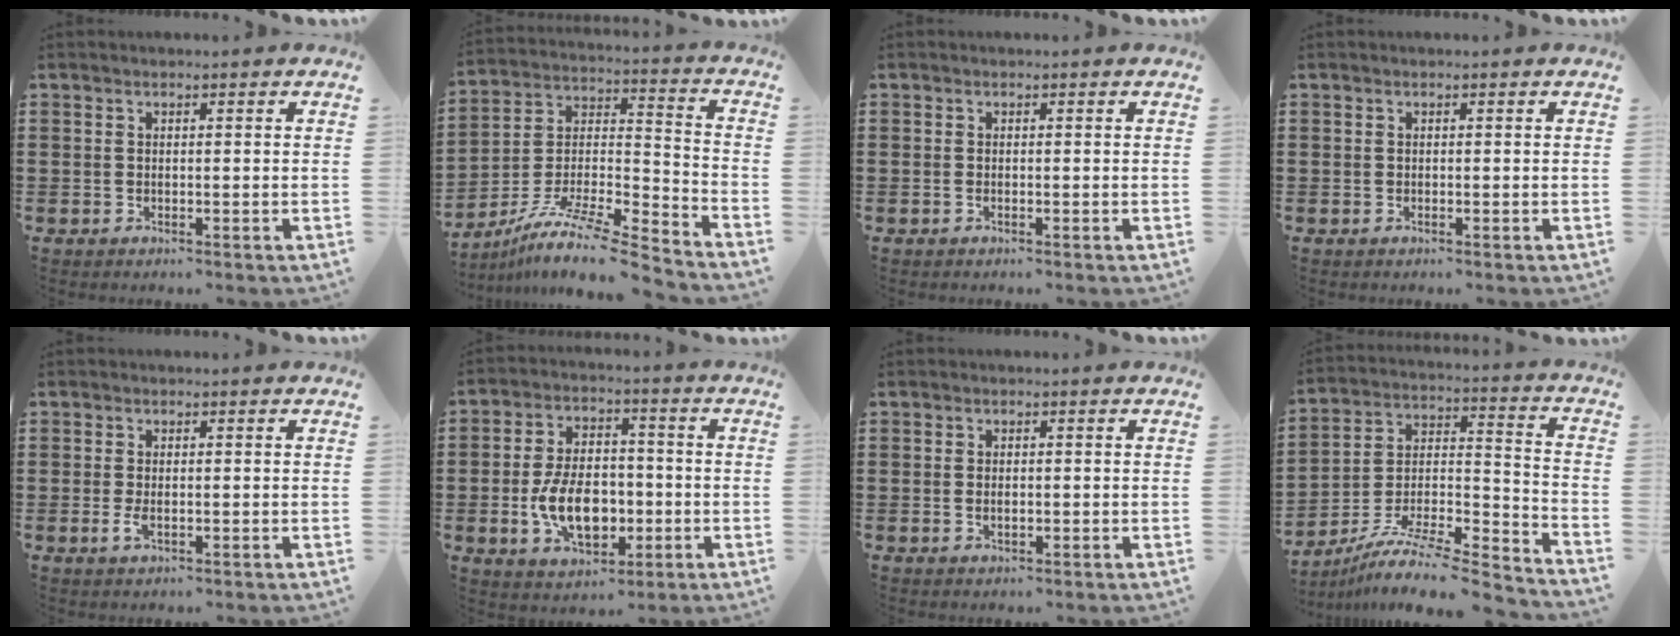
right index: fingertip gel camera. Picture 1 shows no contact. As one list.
[{"total": 10.7, "force": [-8.8, 1.1, 6.0], "torque": [-0.112, 0.009, -0.175]}, {"total": 0.5, "force": [-0.3, 0.0, 0.4], "torque": [-0.008, -0.002, -0.005]}, {"total": 0.0}, {"total": 2.0, "force": [-0.3, 0.9, 1.8], "torque": [-0.050, -0.008, -0.009]}, {"total": 10.3, "force": [-2.3, 6.2, 7.9], "torque": [-0.137, 0.000, -0.044]}, {"total": 1.5, "force": [-0.2, 0.6, 1.4], "torque": [-0.028, 0.001, -0.003]}, {"total": 8.2, "force": [-6.9, 1.4, 4.3], "torque": [-0.078, 0.002, -0.139]}]